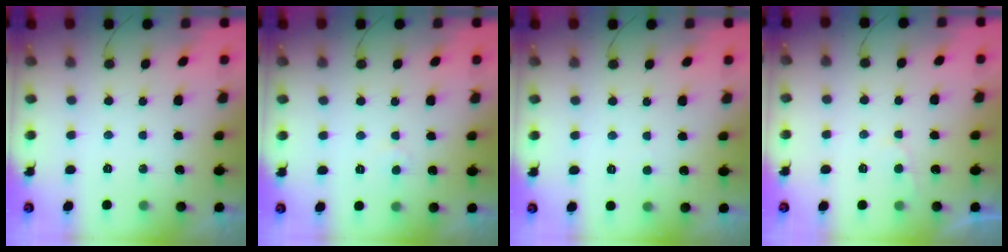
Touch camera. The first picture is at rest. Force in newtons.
{"total": 2.3, "press": 2.3, "slide": 0.1}
{"total": 2.1, "press": 2.1, "slide": 0.2}
{"total": 2.0, "press": 2.0, "slide": 0.3}